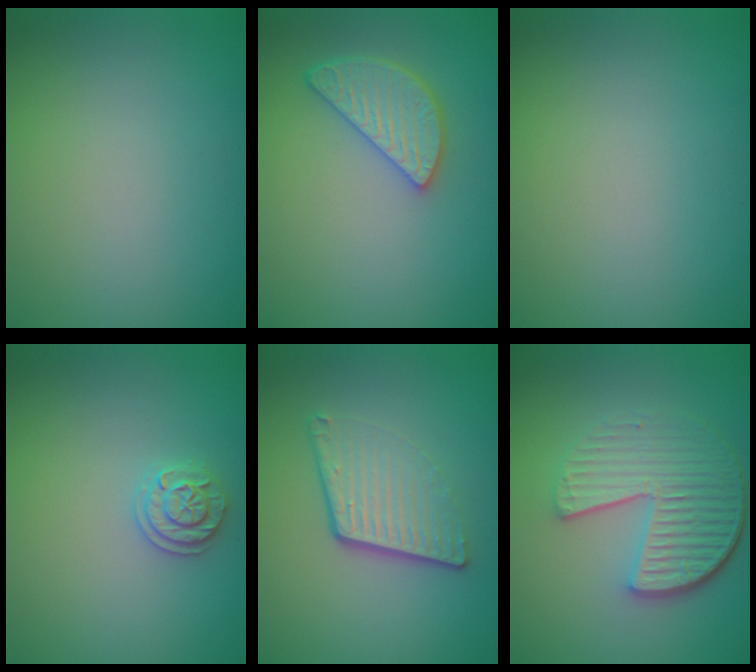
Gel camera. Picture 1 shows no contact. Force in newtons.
{"total": 3.7, "press": 3.2, "slide": 1.8}
{"total": 0.0}
{"total": 1.8, "press": 1.8, "slide": 0.5}
{"total": 4.2, "press": 2.8, "slide": 3.2}
{"total": 5.9, "press": 4.3, "slide": 4.1}